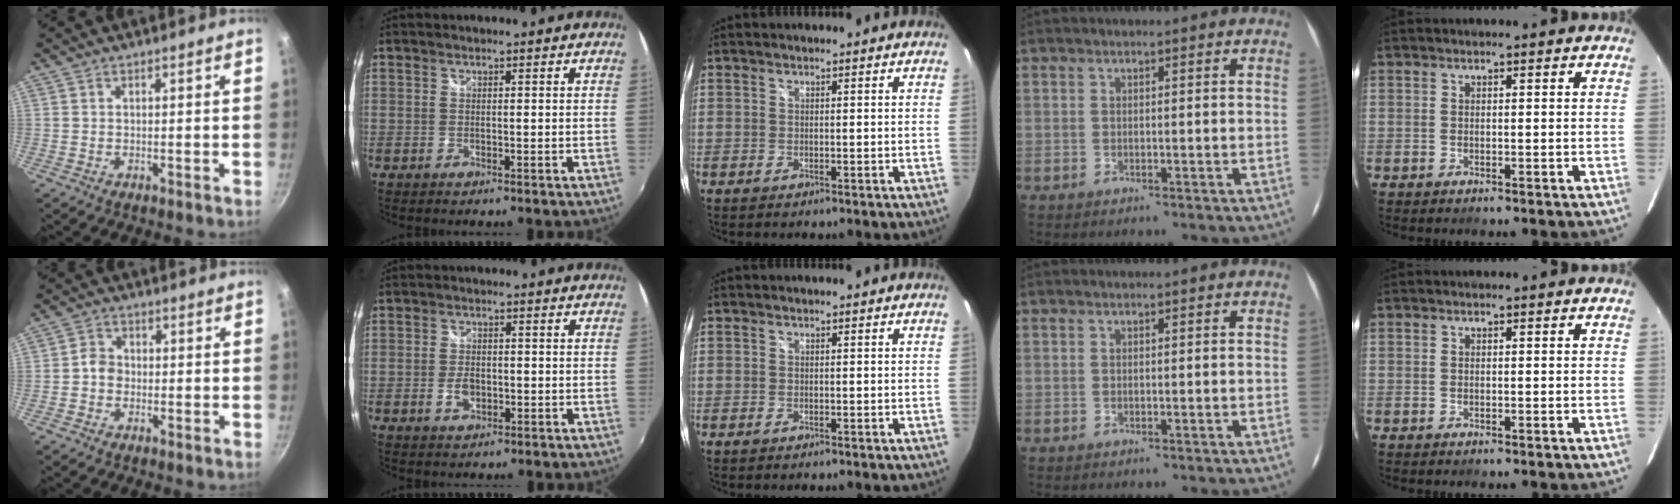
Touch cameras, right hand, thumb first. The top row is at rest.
{"thumb": {"total": 3.3, "force": [-0.8, 2.8, 1.5], "torque": [-0.009, 0.018, -0.021]}, "index": {"total": 3.4, "force": [-1.0, 2.3, 2.4], "torque": [-0.047, -0.002, -0.016]}}